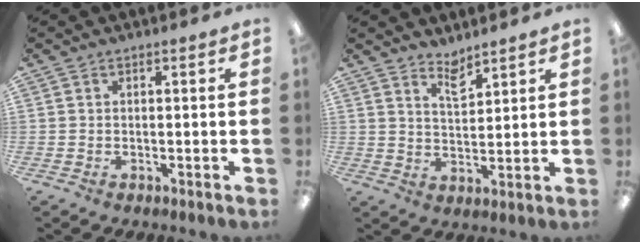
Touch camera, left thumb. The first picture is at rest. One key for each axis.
{"total": 5.1, "fx": 4.5, "fy": 1.6, "fz": 1.8, "tx": -0.022, "ty": -0.030, "tz": 0.079}